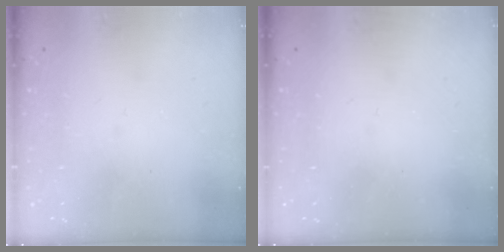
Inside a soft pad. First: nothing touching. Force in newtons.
{"total": 0.0}